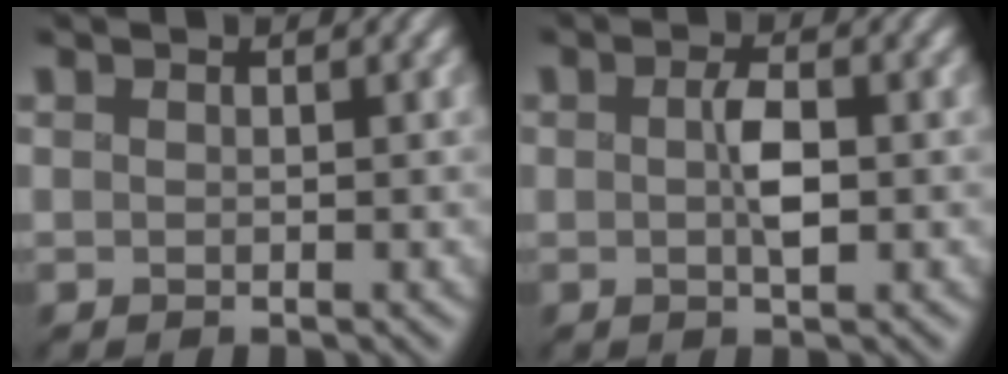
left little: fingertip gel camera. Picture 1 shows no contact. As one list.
[{"total": 1.4, "force": [-0.8, -0.1, 1.1], "torque": [-0.046, -0.002, 0.004]}]